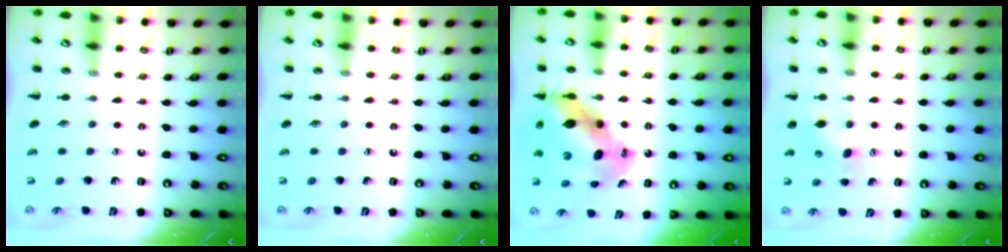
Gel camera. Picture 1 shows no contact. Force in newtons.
{"total": 0.0}
{"total": 12.6, "press": 12.2, "slide": 3.0}
{"total": 4.8, "press": 4.7, "slide": 1.3}